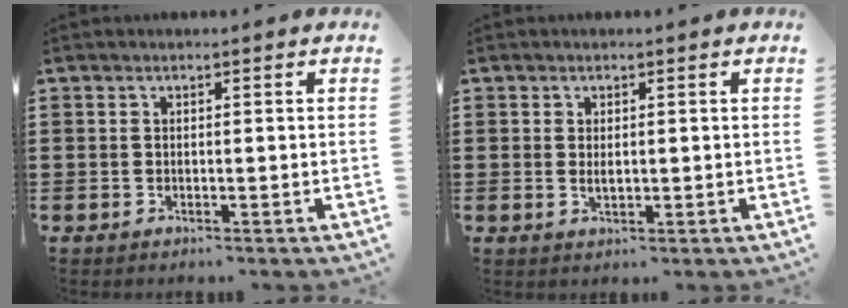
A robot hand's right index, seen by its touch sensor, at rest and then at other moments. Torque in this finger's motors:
{"motor_torque": [1.09, 1.04, 0.01, -0.01]}